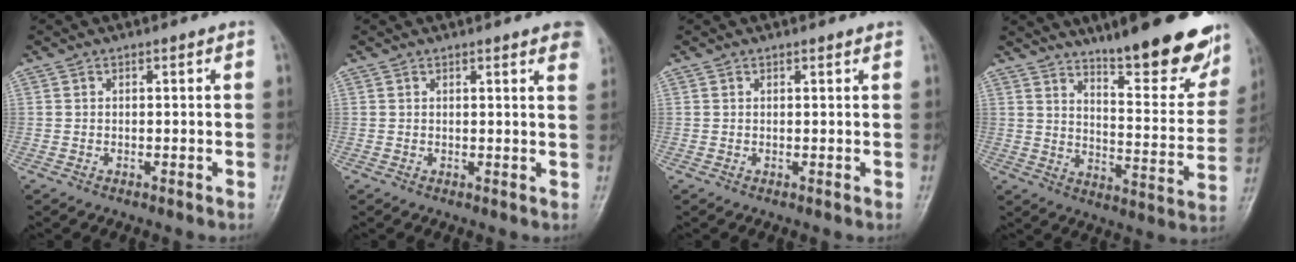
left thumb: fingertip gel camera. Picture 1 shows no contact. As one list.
[{"total": 5.6, "force": [3.8, 0.9, 4.0], "torque": [-0.035, -0.005, 0.033]}, {"total": 0.8, "force": [0.8, 0.0, 0.3], "torque": [-0.004, -0.001, 0.011]}, {"total": 20.3, "force": [14.7, 4.6, 13.1], "torque": [-0.140, -0.093, 0.210]}]